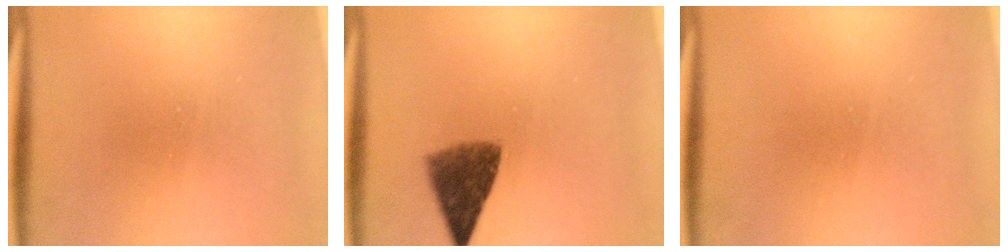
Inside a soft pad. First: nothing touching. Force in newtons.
{"total": 6.5}
{"total": 1.6}